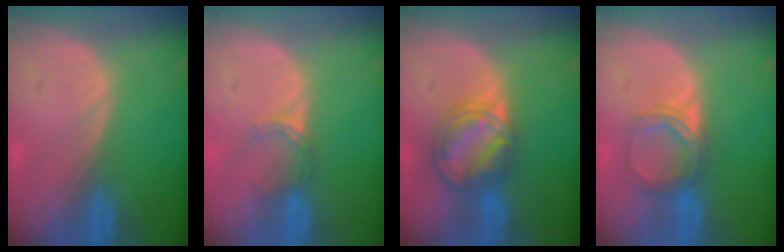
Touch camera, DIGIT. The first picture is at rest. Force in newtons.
{"total": 2.5, "press": 2.0, "slide": 1.4}
{"total": 8.3, "press": 7.1, "slide": 4.4}
{"total": 5.0, "press": 4.6, "slide": 1.9}